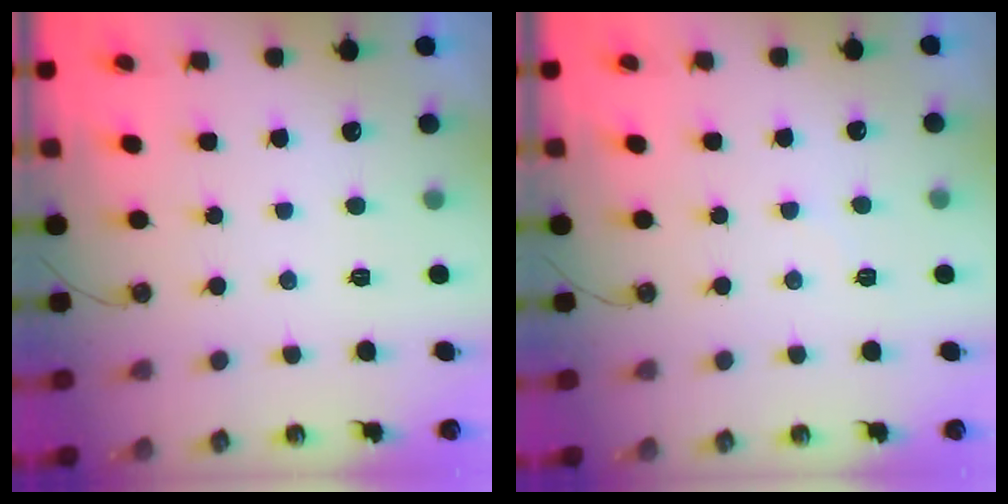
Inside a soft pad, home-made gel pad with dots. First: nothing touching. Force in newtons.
{"total": 3.7, "press": 3.7, "slide": 0.6}